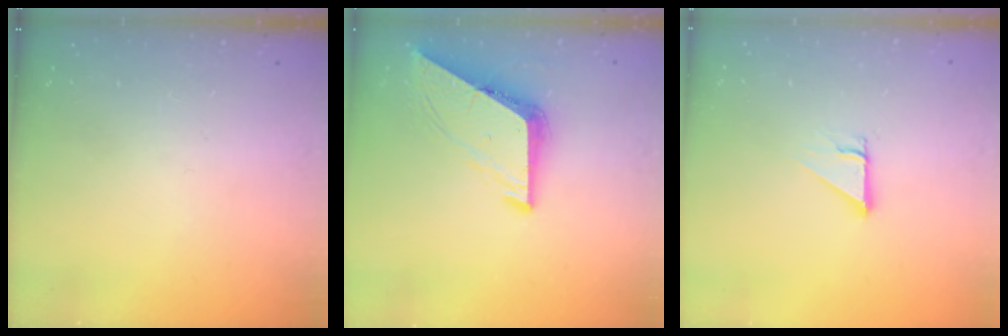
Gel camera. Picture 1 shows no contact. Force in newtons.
{"total": 8.2, "press": 8.2, "slide": 0.6}
{"total": 2.5, "press": 2.5, "slide": 0.2}